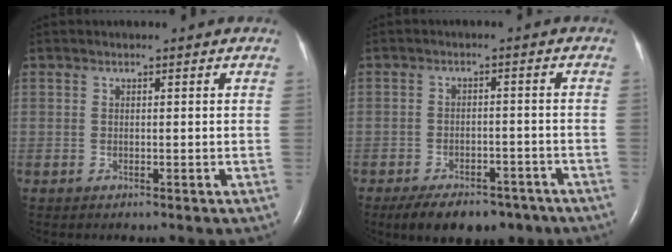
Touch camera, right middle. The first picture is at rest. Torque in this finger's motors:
{"motor_torque": [0.89, -0.88, 0.10, 0.04]}